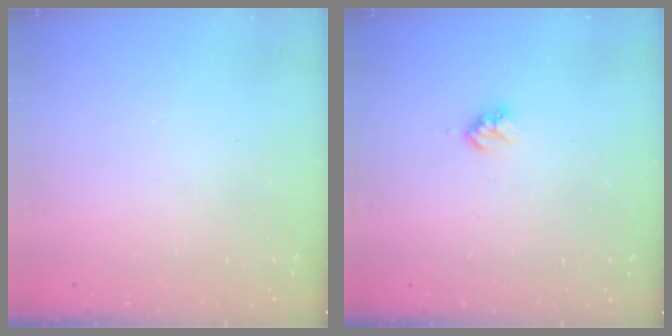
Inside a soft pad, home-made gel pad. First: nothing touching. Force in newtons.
{"total": 2.9, "press": 2.9, "slide": 0.4}